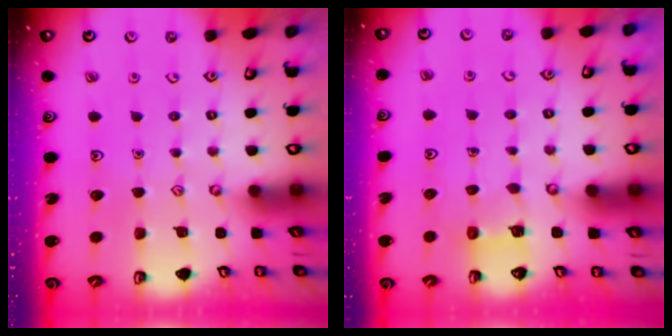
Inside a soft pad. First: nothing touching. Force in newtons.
{"total": 2.5, "press": 2.5, "slide": 0.1}